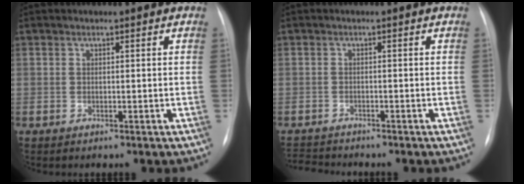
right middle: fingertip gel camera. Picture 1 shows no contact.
{"total": 3.7, "force": [-3.7, 0.2, 0.2], "torque": [-0.006, -0.016, -0.062]}